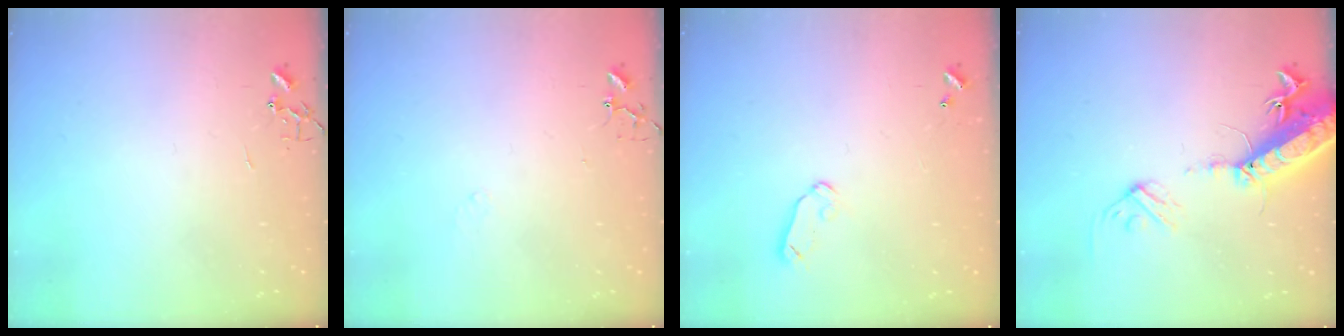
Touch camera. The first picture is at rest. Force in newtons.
{"total": 5.2, "press": 5.2, "slide": 0.5}
{"total": 6.4, "press": 6.3, "slide": 1.0}
{"total": 17.8, "press": 17.4, "slide": 4.0}